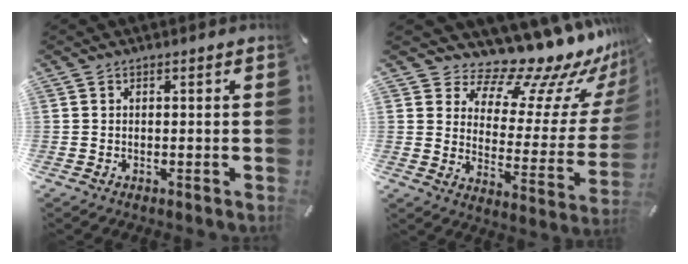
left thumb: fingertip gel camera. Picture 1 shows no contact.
{"total": 16.0, "force": [14.5, 4.6, 5.2], "torque": [-0.079, -0.137, 0.236]}